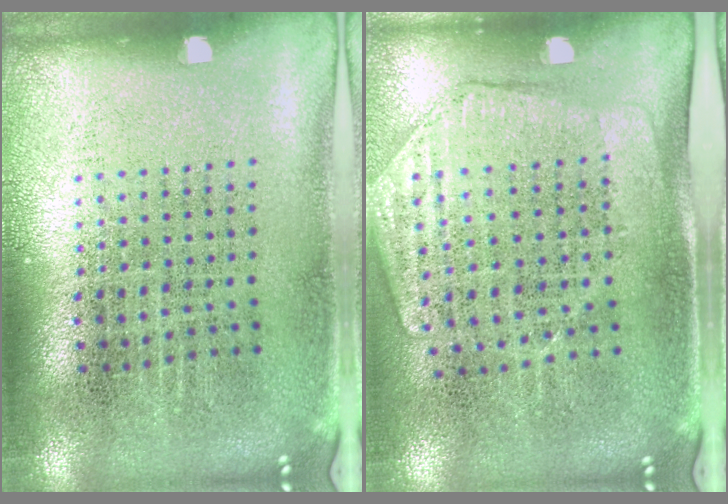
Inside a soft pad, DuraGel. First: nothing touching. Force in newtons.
{"total": 1.7, "press": 1.4, "slide": 0.9}